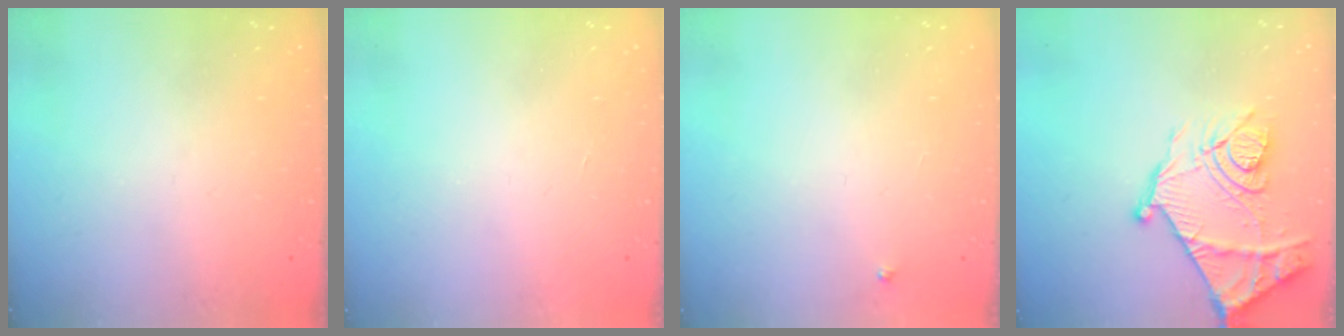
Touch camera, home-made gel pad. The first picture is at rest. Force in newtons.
{"total": 1.6, "press": 1.5, "slide": 0.1}
{"total": 2.7, "press": 2.7, "slide": 0.3}
{"total": 17.3, "press": 17.2, "slide": 1.7}